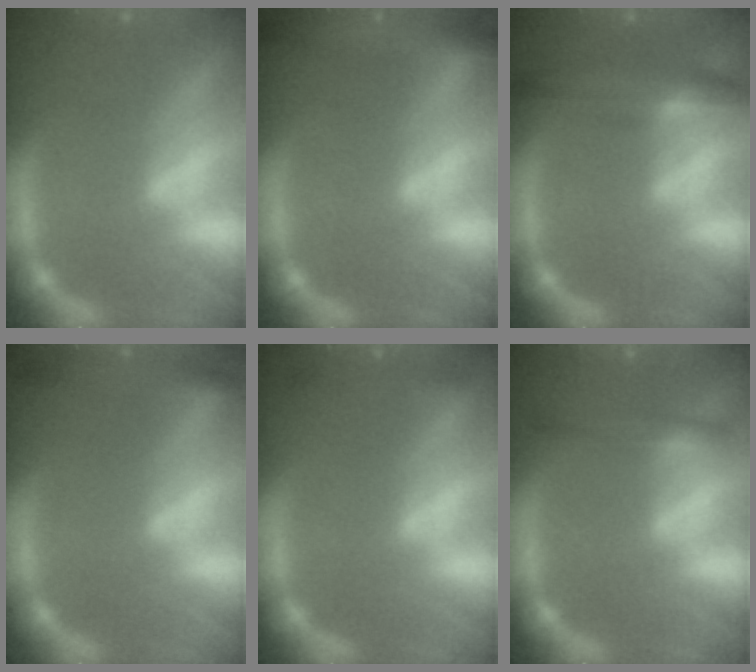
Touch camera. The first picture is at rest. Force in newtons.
{"total": 5.9}
{"total": 5.0}
{"total": 3.4}
{"total": 1.9}
{"total": 2.4}